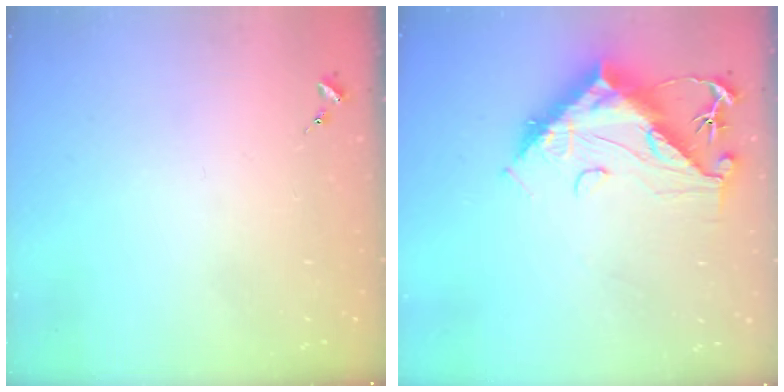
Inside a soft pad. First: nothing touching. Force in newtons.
{"total": 15.4, "press": 15.3, "slide": 1.6}